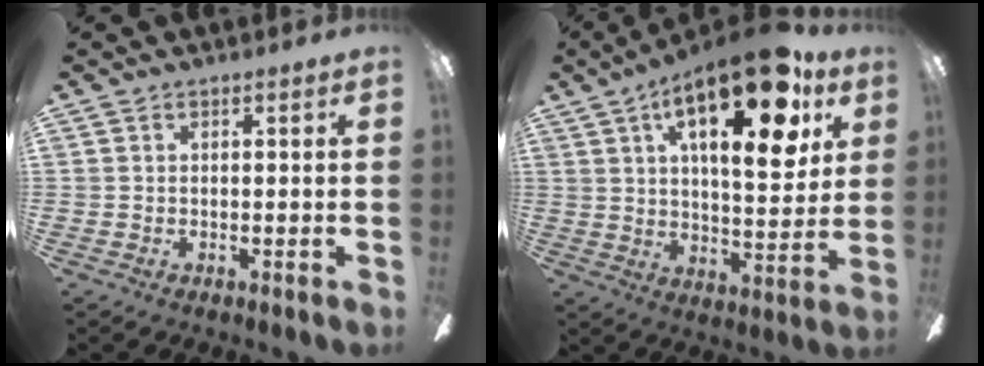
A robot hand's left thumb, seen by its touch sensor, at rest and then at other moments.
{"total": 23.0, "force": [11.3, 9.1, 17.8], "torque": [-0.258, -0.037, 0.172]}